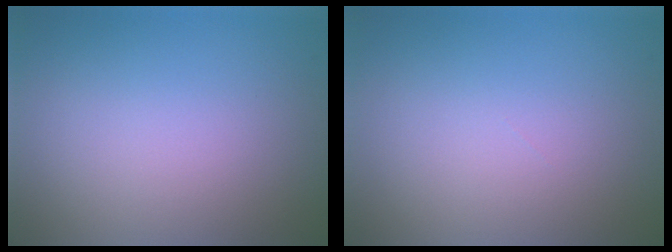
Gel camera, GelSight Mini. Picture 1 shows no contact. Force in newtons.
{"total": 0.0}